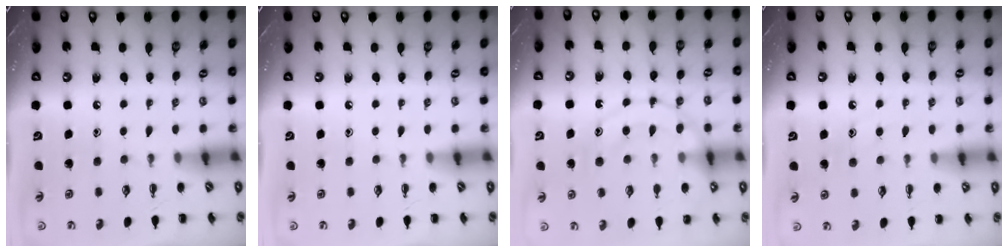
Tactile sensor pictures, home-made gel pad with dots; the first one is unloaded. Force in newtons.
{"total": 0.0}
{"total": 16.2, "press": 16.1, "slide": 2.0}
{"total": 8.2, "press": 8.1, "slide": 1.5}